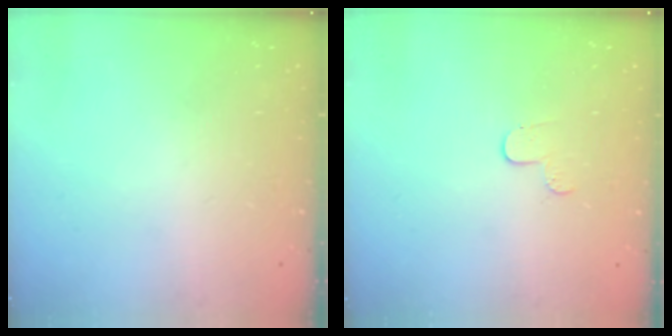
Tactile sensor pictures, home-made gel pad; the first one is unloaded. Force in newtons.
{"total": 4.3, "press": 4.2, "slide": 0.5}